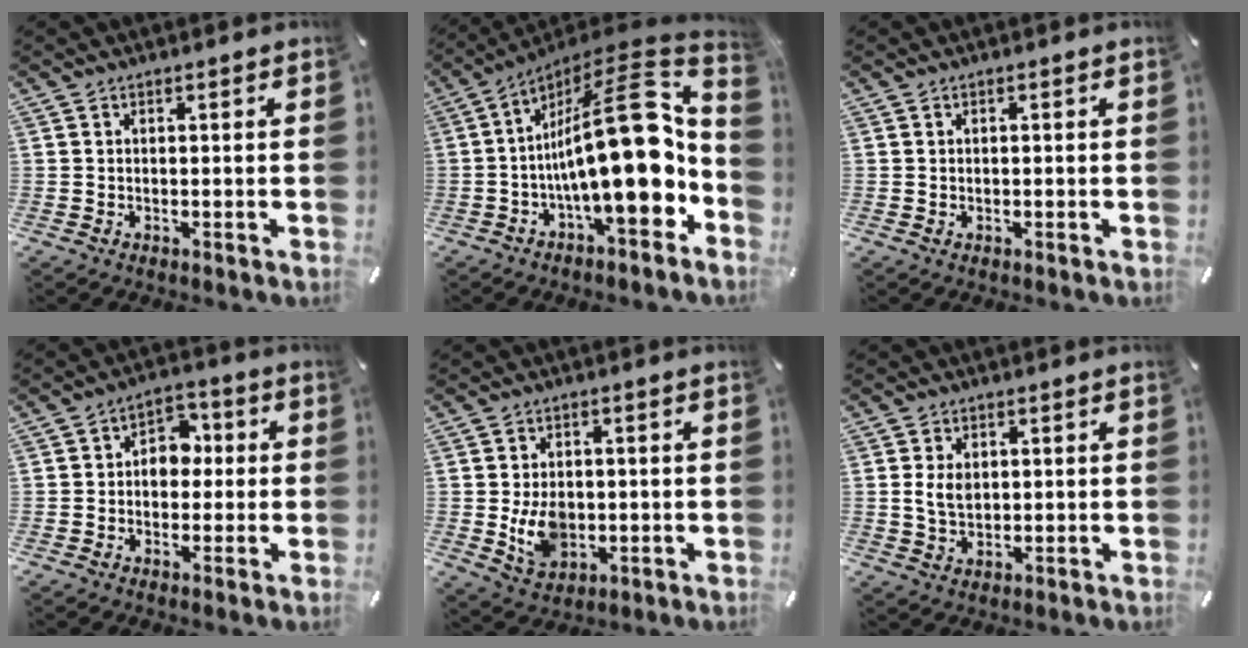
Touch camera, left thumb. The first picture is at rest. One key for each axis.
{"total": 27.2, "fx": -0.5, "fy": 9.0, "fz": 25.7, "tx": -0.420, "ty": -0.030, "tz": -0.016}
{"total": 0.0}
{"total": 6.2, "fx": -0.3, "fy": 5.2, "fz": 3.3, "tx": -0.040, "ty": 0.007, "tz": -0.011}
{"total": 8.4, "fx": -0.9, "fy": 6.4, "fz": 5.4, "tx": -0.104, "ty": -0.005, "tz": -0.017}
{"total": 4.6, "fx": 0.8, "fy": 3.4, "fz": 3.1, "tx": -0.062, "ty": 0.000, "tz": 0.010}